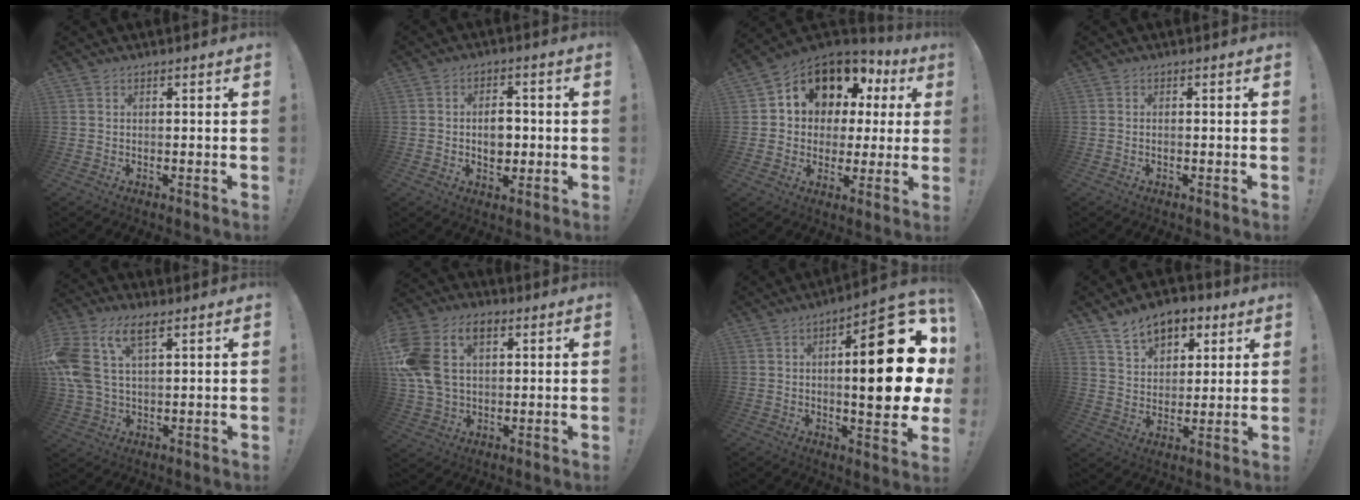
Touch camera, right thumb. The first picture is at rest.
{"total": 6.5, "force": [-0.7, 4.8, 4.3], "torque": [-0.058, 0.003, -0.016]}
{"total": 10.9, "force": [6.0, 7.7, 4.8], "torque": [-0.085, -0.051, 0.116]}
{"total": 0.8, "force": [-0.5, 0.0, 0.6], "torque": [-0.018, 0.003, -0.007]}
{"total": 14.0, "force": [6.1, 7.2, 10.3], "torque": [-0.219, -0.015, 0.111]}
{"total": 16.8, "force": [5.8, 10.9, 11.3], "torque": [-0.227, -0.015, 0.106]}
{"total": 22.9, "force": [2.1, 6.8, 21.8], "torque": [-0.289, -0.011, 0.028]}
{"total": 11.6, "force": [7.4, 7.2, 5.2], "torque": [-0.080, -0.040, 0.139]}